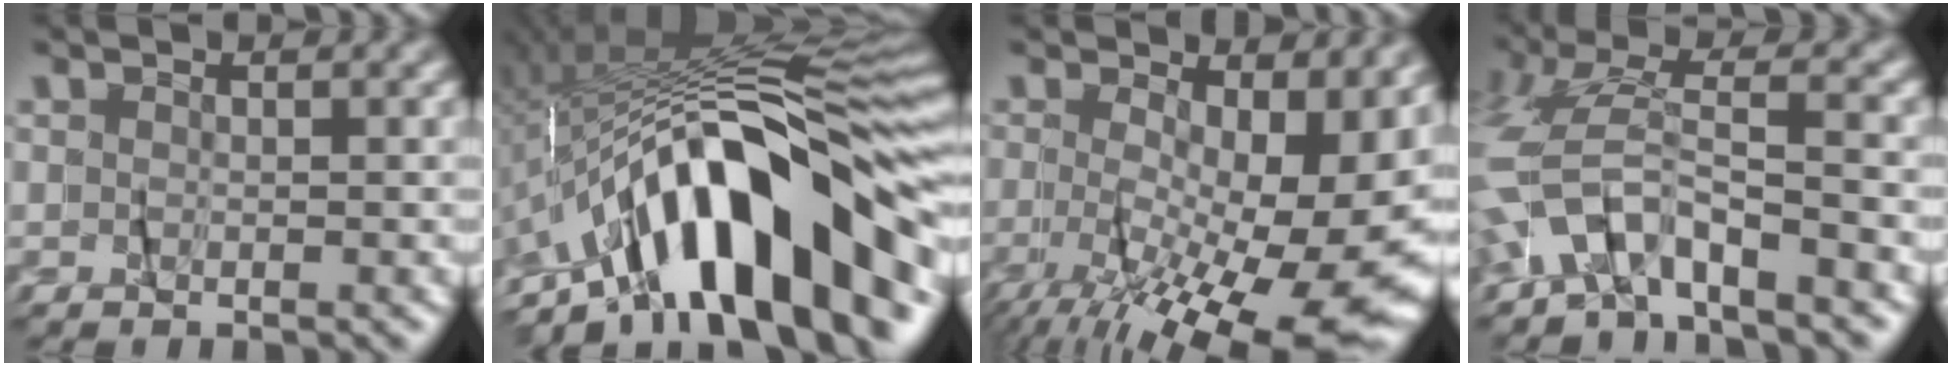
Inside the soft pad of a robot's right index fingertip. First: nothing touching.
{"total": 16.2, "force": [-6.4, 4.9, 14.1], "torque": [-0.230, 0.013, -0.092]}
{"total": 9.8, "force": [-2.9, 3.2, 8.8], "torque": [-0.104, -0.036, -0.024]}
{"total": 4.2, "force": [-3.4, 1.4, 1.9], "torque": [-0.089, -0.009, -0.061]}